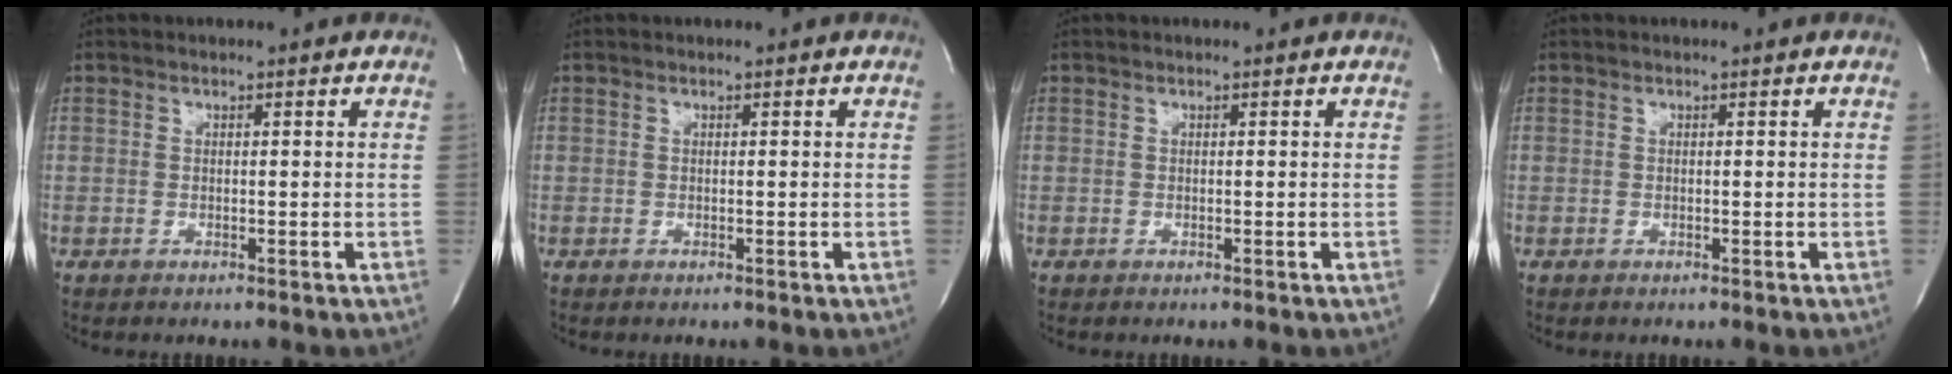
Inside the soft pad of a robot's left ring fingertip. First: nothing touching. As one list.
[{"total": 0.0}, {"total": 0.0}, {"total": 0.0}]